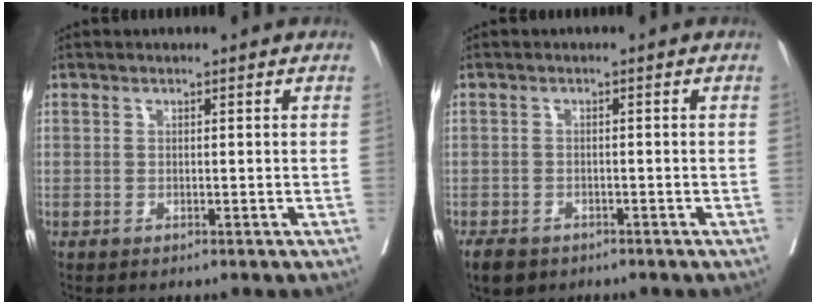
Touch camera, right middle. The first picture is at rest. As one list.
[{"total": 3.7, "force": [-2.8, 2.0, 1.4], "torque": [-0.026, -0.005, -0.043]}]